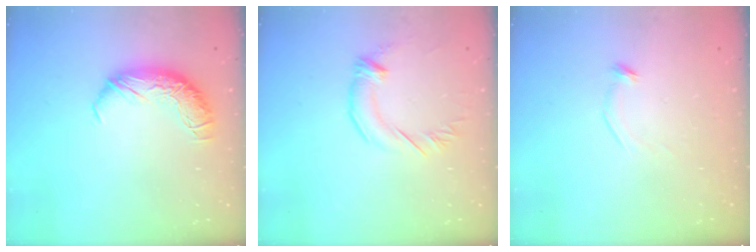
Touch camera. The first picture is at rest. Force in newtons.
{"total": 2.1, "press": 2.0, "slide": 0.5}
{"total": 9.1, "press": 9.1, "slide": 0.6}